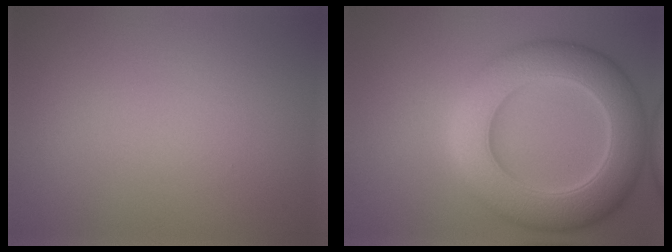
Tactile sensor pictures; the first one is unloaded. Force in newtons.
{"total": 10.1, "press": 10.1, "slide": 0.3}